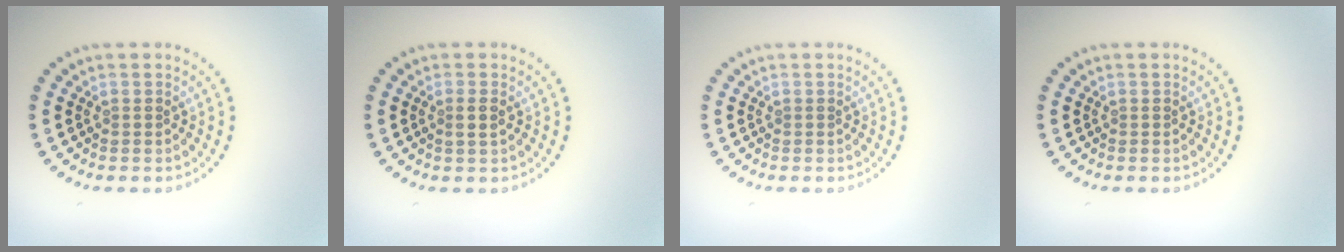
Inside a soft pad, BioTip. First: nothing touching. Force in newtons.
{"total": 1.2, "press": 1.0, "slide": 0.5}
{"total": 0.0}
{"total": 0.0}